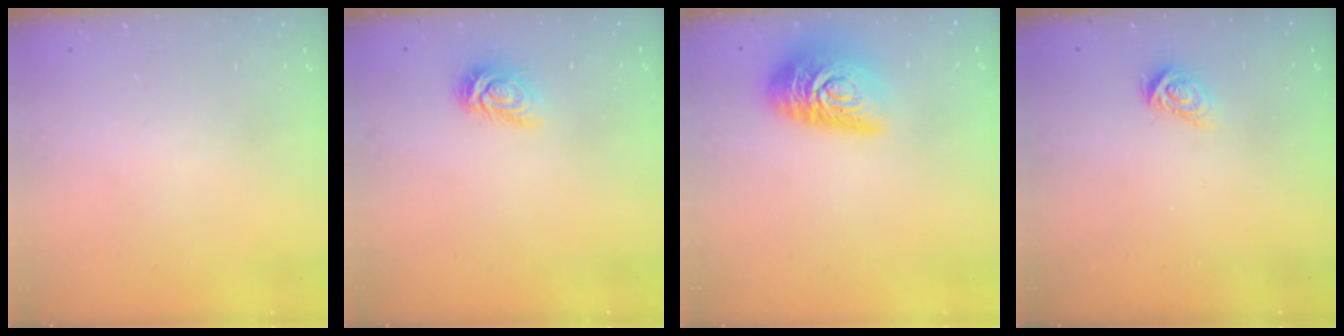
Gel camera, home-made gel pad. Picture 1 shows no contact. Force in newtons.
{"total": 5.7, "press": 5.7, "slide": 0.2}
{"total": 15.5, "press": 15.5, "slide": 0.9}
{"total": 6.0, "press": 6.0, "slide": 0.3}